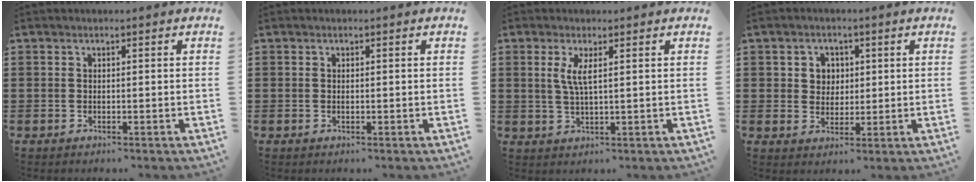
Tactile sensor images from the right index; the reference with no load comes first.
{"total": 0.0}
{"total": 3.3, "force": [1.0, 0.5, 3.1], "torque": [-0.066, 0.001, 0.015]}
{"total": 3.3, "force": [0.9, 3.1, 0.9], "torque": [-0.030, 0.012, 0.014]}